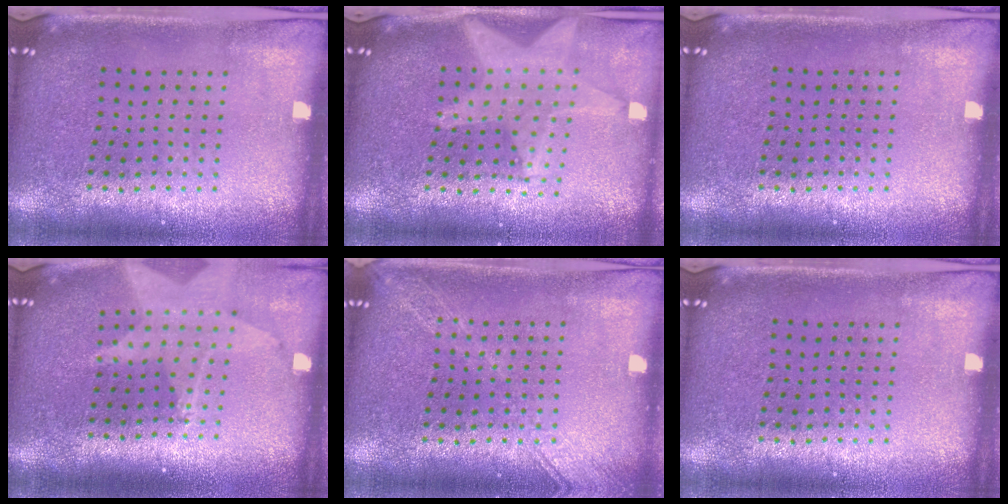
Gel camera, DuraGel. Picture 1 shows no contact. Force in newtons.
{"total": 2.3, "press": 1.8, "slide": 1.3}
{"total": 0.0}
{"total": 2.0, "press": 1.6, "slide": 1.3}
{"total": 2.6, "press": 2.6, "slide": 0.3}
{"total": 0.0}